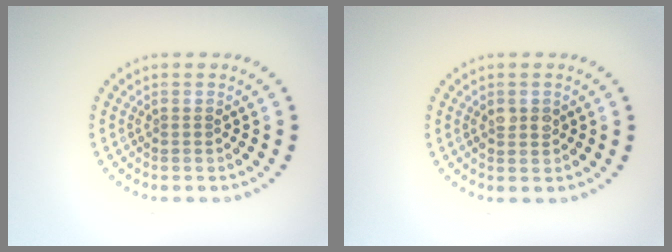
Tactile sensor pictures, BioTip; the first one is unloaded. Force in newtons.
{"total": 1.7, "press": 1.7, "slide": 0.1}